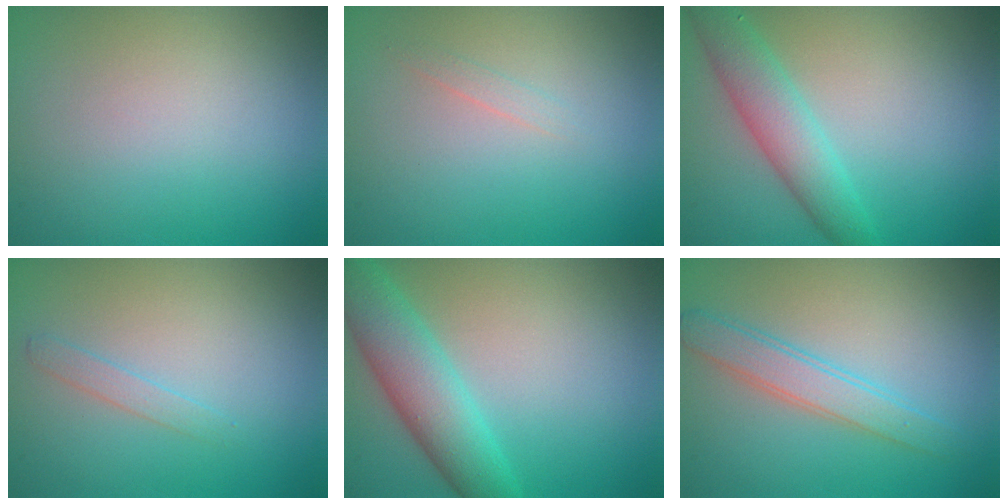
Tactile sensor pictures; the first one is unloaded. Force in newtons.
{"total": 0.6, "press": 0.6, "slide": 0.0}
{"total": 4.1, "press": 4.1, "slide": 0.1}
{"total": 1.0, "press": 1.0, "slide": 0.1}
{"total": 5.7, "press": 5.7, "slide": 0.1}
{"total": 2.8, "press": 2.8, "slide": 0.2}